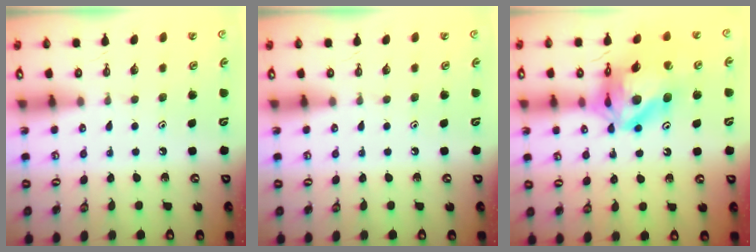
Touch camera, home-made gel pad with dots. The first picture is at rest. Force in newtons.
{"total": 0.0}
{"total": 17.8, "press": 17.7, "slide": 2.3}